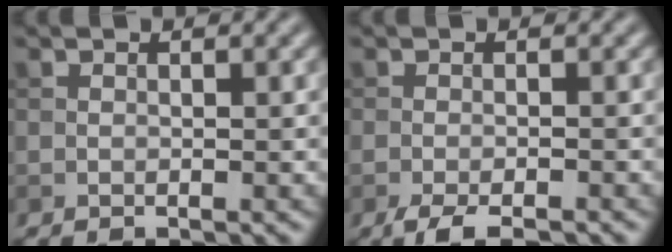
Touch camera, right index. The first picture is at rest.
{"total": 3.3, "force": [-2.4, 0.6, 2.2], "torque": [-0.039, -0.005, -0.044]}